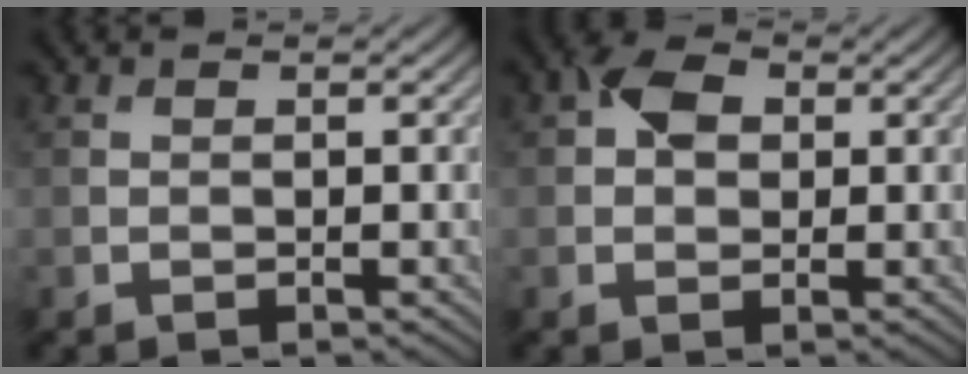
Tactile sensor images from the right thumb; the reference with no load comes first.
{"total": 3.8, "force": [0.9, 2.8, 2.4], "torque": [-0.044, 0.008, 0.006]}